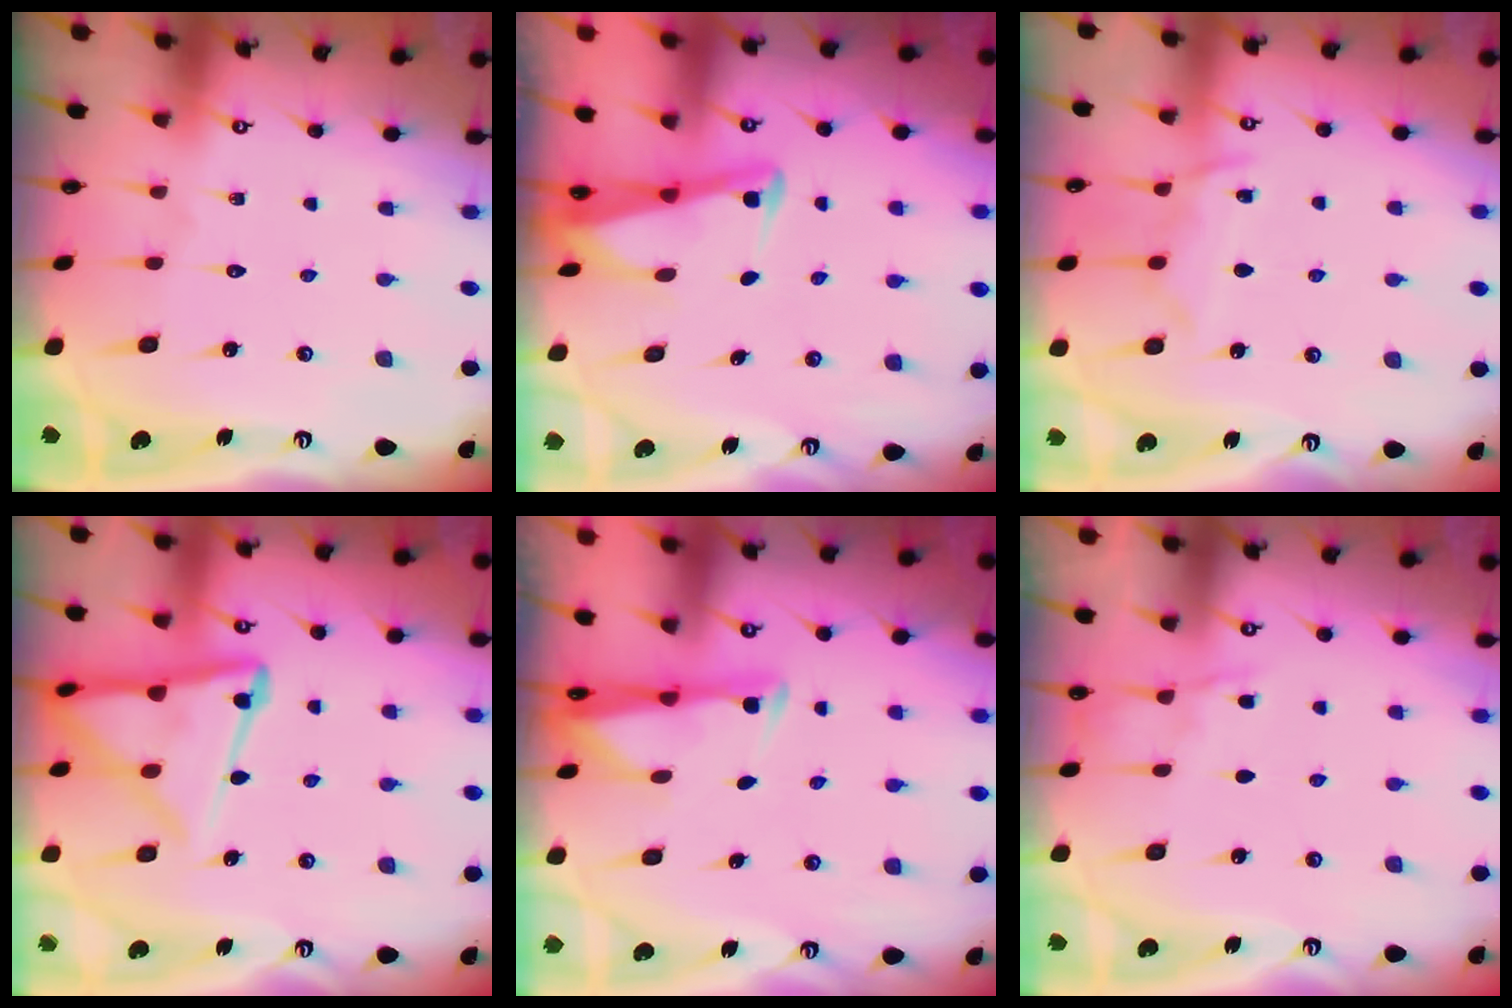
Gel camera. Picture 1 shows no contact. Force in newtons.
{"total": 3.0, "press": 3.0, "slide": 0.3}
{"total": 8.6, "press": 8.6, "slide": 0.9}
{"total": 14.6, "press": 14.5, "slide": 1.6}
{"total": 2.7, "press": 2.7, "slide": 0.4}
{"total": 4.0, "press": 4.0, "slide": 0.5}